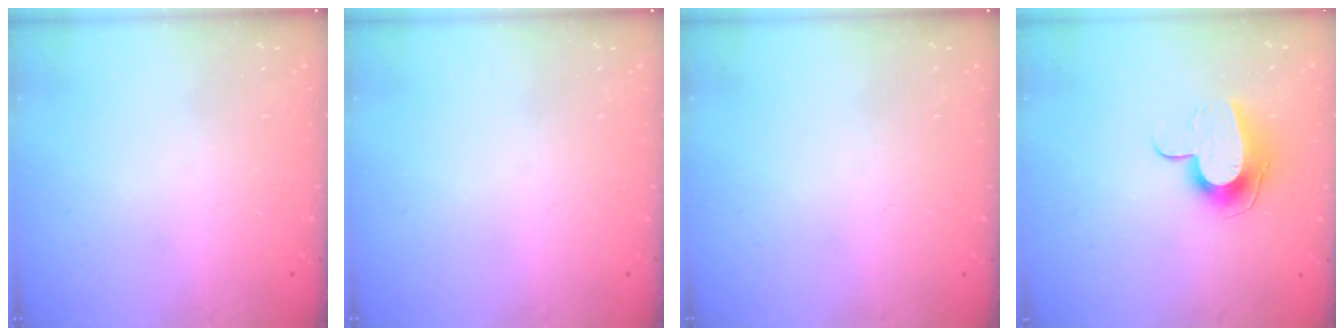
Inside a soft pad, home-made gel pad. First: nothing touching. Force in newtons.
{"total": 0.0}
{"total": 0.0}
{"total": 9.7, "press": 9.7, "slide": 1.0}